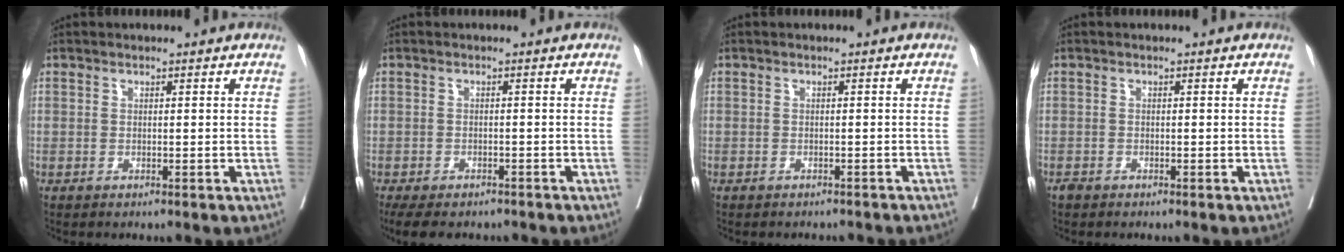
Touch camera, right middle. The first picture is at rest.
{"total": 9.8, "force": [-8.0, 3.8, 4.3], "torque": [-0.078, -0.010, -0.106]}
{"total": 4.1, "force": [-3.8, 1.2, 0.9], "torque": [-0.013, -0.005, -0.043]}
{"total": 0.7, "force": [-0.6, 0.2, 0.2], "torque": [-0.011, -0.002, -0.014]}